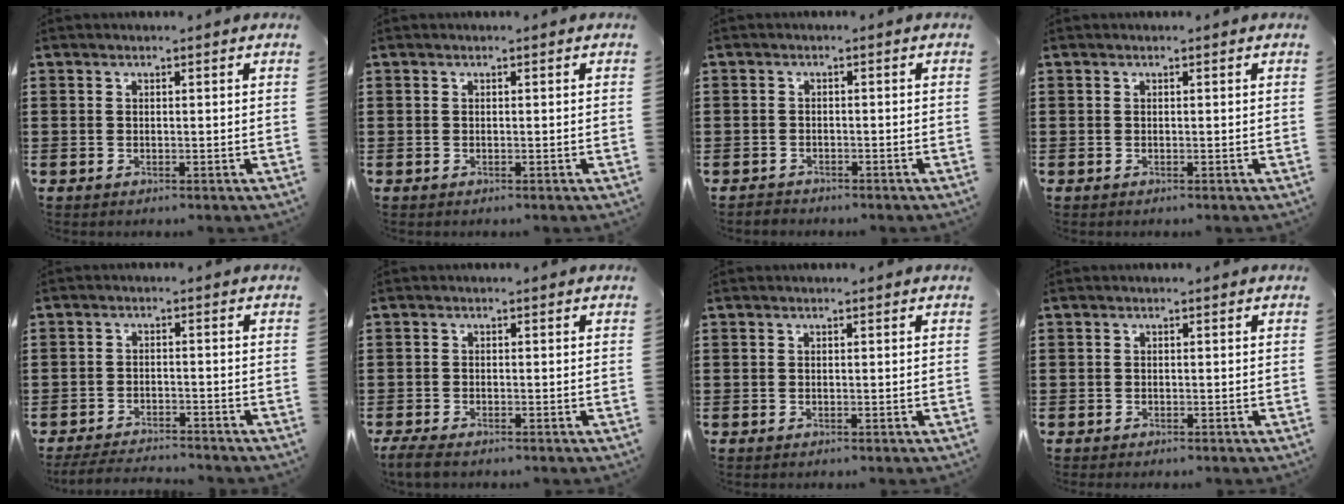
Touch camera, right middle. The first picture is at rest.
{"total": 0.0}
{"total": 1.5, "force": [-1.3, 0.7, -0.3], "torque": [0.001, 0.001, -0.030]}
{"total": 0.0}
{"total": 3.7, "force": [-3.7, 0.4, 0.3], "torque": [-0.014, 0.000, -0.079]}
{"total": 2.0, "force": [-1.7, 0.4, 0.9], "torque": [-0.032, -0.005, -0.037]}
{"total": 0.0}
{"total": 0.7, "force": [-0.6, 0.3, -0.1], "torque": [0.002, 0.002, -0.014]}